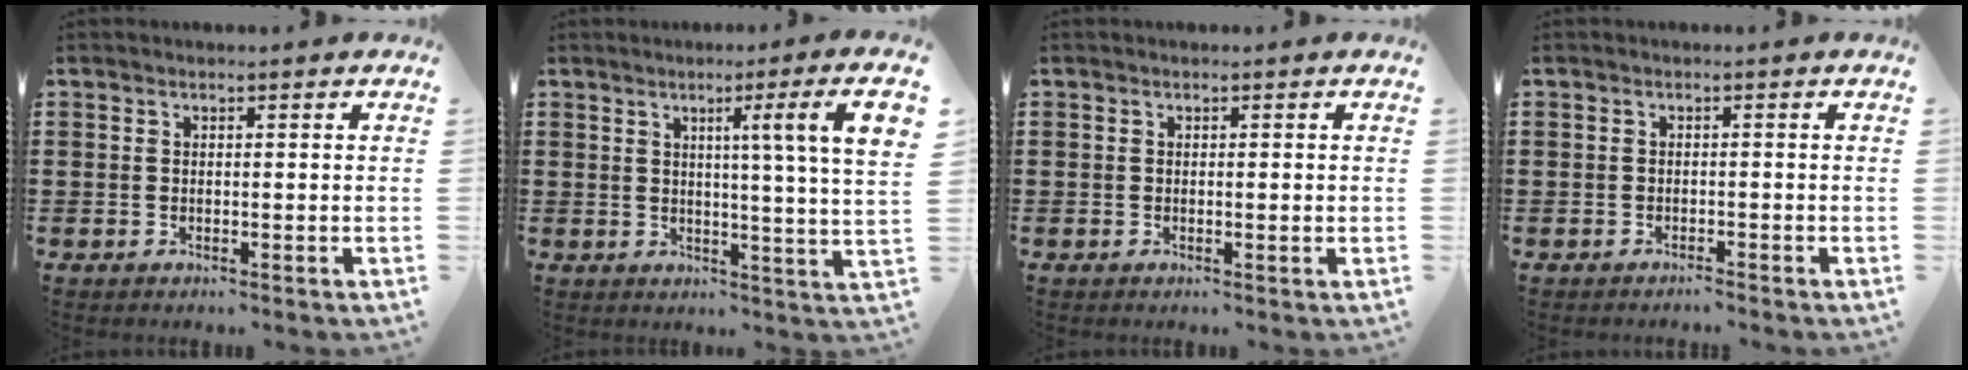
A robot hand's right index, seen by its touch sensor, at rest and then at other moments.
{"total": 7.8, "force": [3.3, -1.3, 7.0], "torque": [-0.116, -0.018, 0.043]}
{"total": 0.6, "force": [0.0, 0.0, 0.6], "torque": [-0.011, -0.002, 0.001]}
{"total": 0.9, "force": [-0.8, -0.1, 0.1], "torque": [-0.005, -0.002, -0.017]}